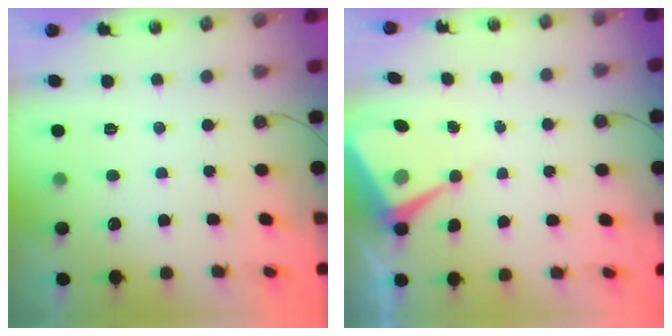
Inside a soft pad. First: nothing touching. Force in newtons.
{"total": 6.7, "press": 6.7, "slide": 0.2}